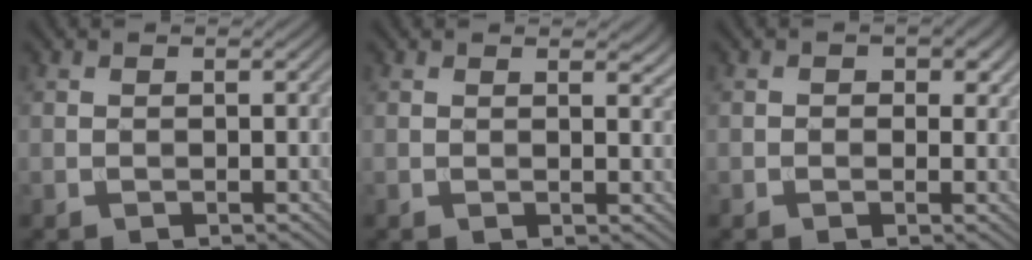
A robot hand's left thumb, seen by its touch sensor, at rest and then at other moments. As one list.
[{"total": 1.9, "force": [1.2, 0.5, 1.4], "torque": [-0.019, -0.006, 0.021]}, {"total": 1.9, "force": [0.4, 1.5, 1.0], "torque": [-0.013, -0.007, 0.001]}]